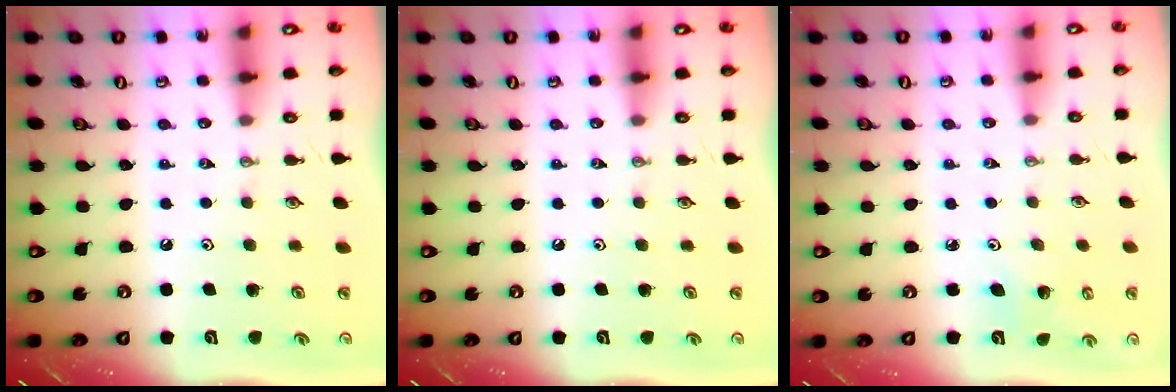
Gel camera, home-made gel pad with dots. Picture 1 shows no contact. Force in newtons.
{"total": 0.0}
{"total": 2.8, "press": 2.8, "slide": 0.4}